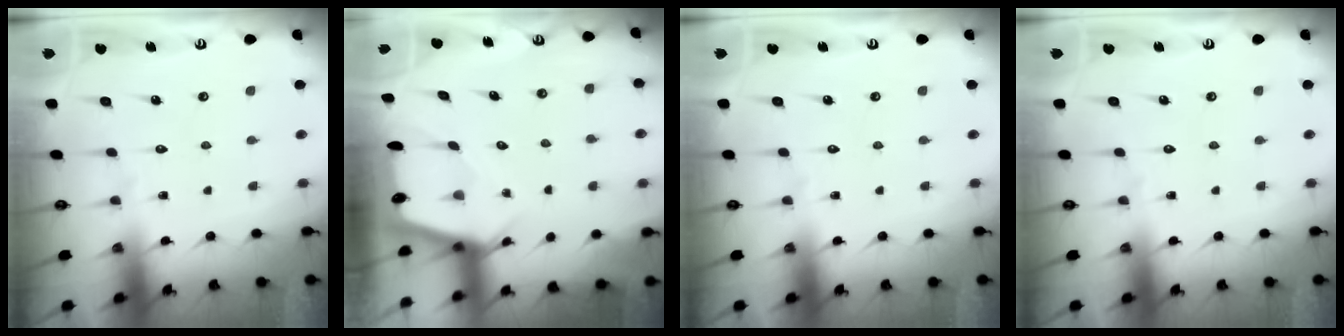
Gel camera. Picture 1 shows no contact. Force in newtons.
{"total": 2.4, "press": 2.4, "slide": 0.2}
{"total": 0.0}
{"total": 0.0}